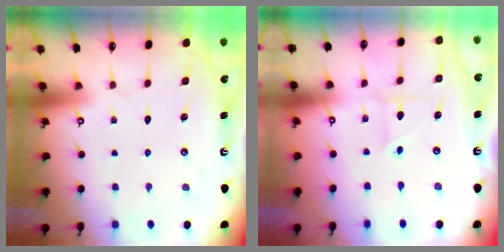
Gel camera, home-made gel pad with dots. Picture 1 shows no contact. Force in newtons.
{"total": 2.6, "press": 2.6, "slide": 0.3}